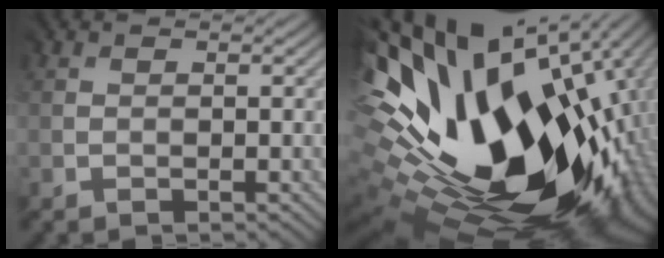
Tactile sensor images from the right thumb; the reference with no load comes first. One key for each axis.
{"total": 19.9, "fx": 1.5, "fy": 12.5, "fz": 15.4, "tx": -0.270, "ty": -0.064, "tz": 0.055}